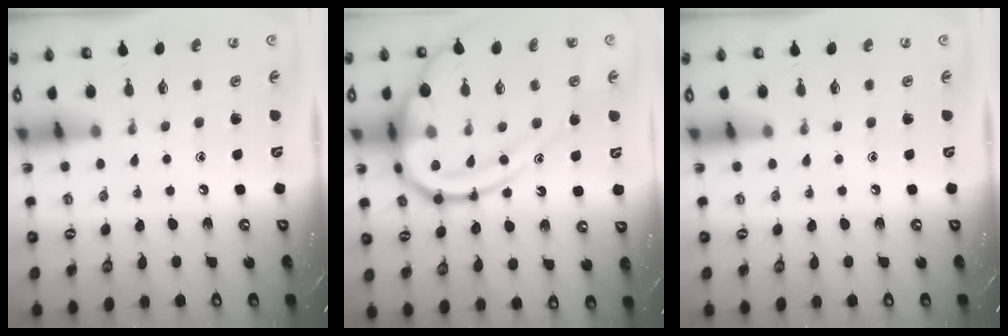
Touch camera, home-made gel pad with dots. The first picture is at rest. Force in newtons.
{"total": 22.0, "press": 21.9, "slide": 2.3}
{"total": 0.0}